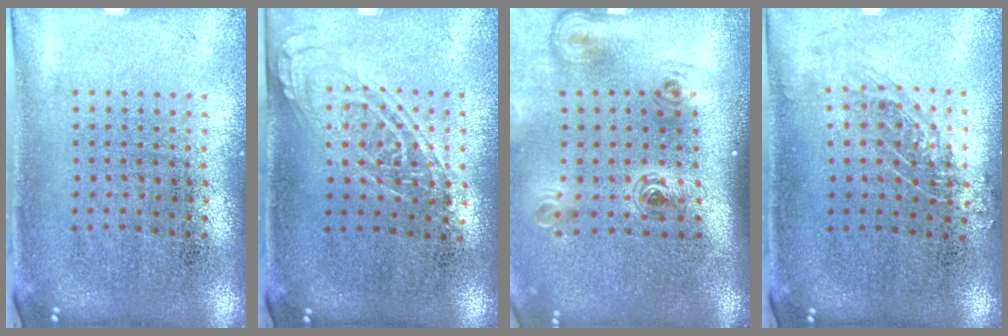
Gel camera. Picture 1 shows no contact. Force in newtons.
{"total": 1.3, "press": 1.2, "slide": 0.6}
{"total": 2.3, "press": 1.4, "slide": 1.8}
{"total": 0.9, "press": 0.9, "slide": 0.3}